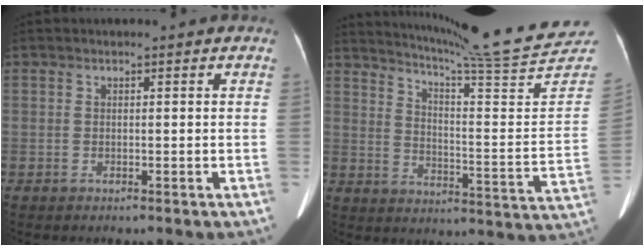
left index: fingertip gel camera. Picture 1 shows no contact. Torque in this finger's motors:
{"motor_torque": [-0.62, -1.52, -0.06, 0.01]}